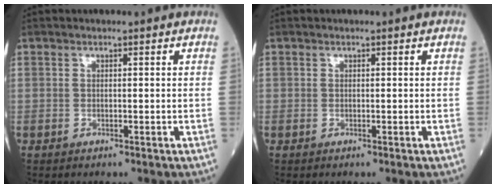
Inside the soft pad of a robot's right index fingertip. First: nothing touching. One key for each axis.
{"total": 0.0}